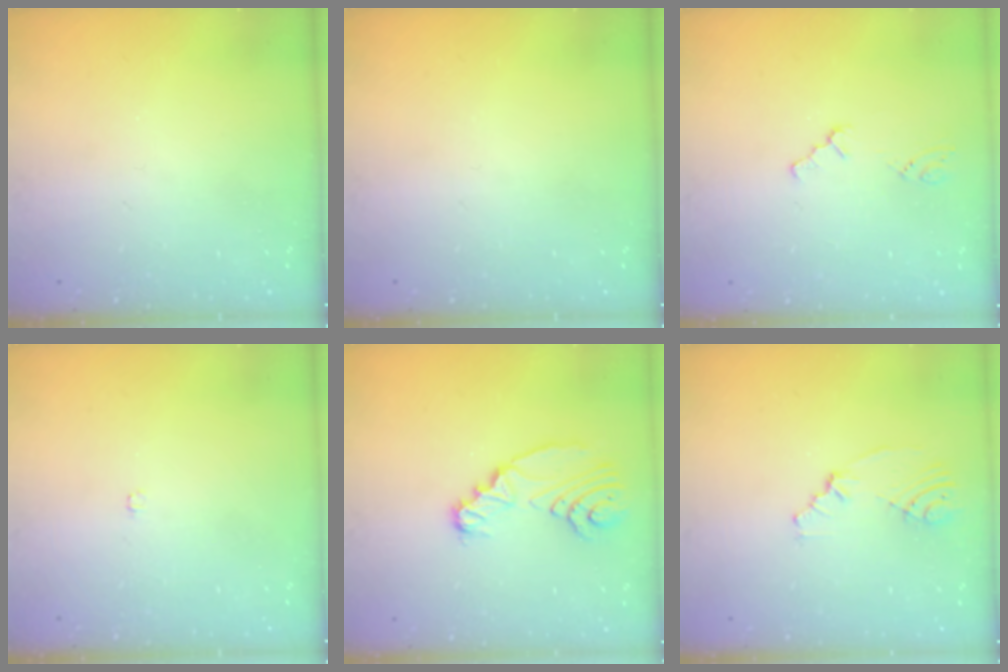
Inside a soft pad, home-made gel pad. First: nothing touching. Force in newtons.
{"total": 0.0}
{"total": 0.0}
{"total": 1.9, "press": 1.9, "slide": 0.3}
{"total": 10.3, "press": 10.1, "slide": 2.1}
{"total": 4.5, "press": 2.4, "slide": 3.8}